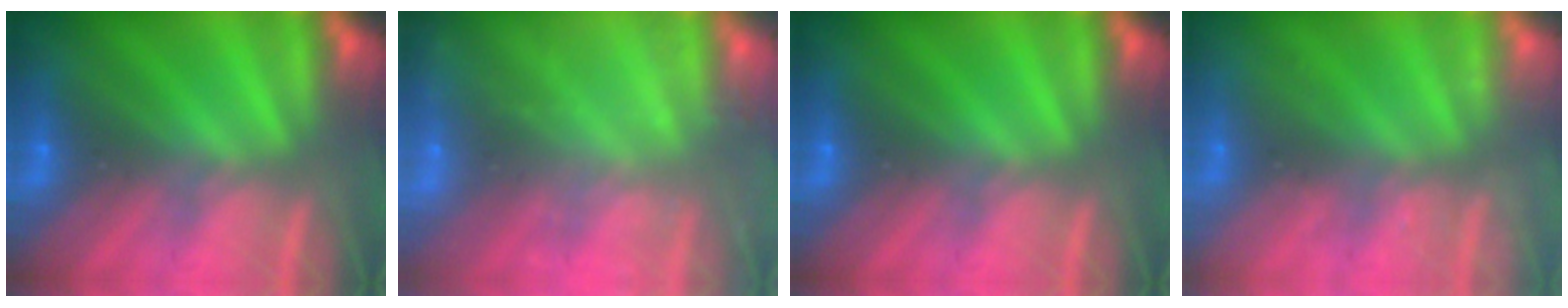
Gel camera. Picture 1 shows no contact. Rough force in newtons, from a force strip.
{"total": 2.3}
{"total": 0.0}
{"total": 2.2}